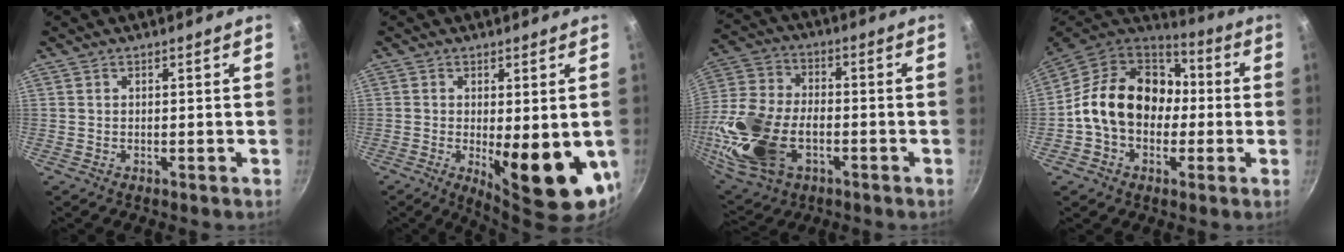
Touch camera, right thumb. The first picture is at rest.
{"total": 13.6, "force": [-2.4, 4.5, 12.6], "torque": [-0.151, -0.016, -0.019]}
{"total": 20.8, "force": [-5.4, 12.9, 15.4], "torque": [-0.326, 0.017, -0.099]}
{"total": 19.6, "force": [-0.2, 15.2, 12.4], "torque": [-0.178, 0.049, -0.015]}